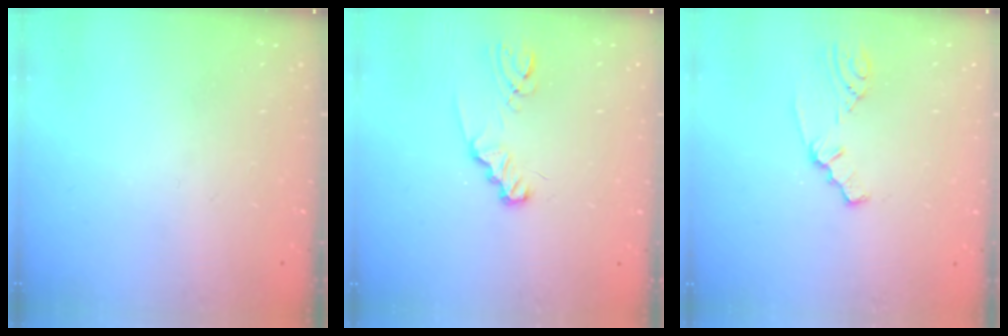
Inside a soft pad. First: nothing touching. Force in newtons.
{"total": 2.7, "press": 2.7, "slide": 0.4}
{"total": 1.6, "press": 1.5, "slide": 0.4}